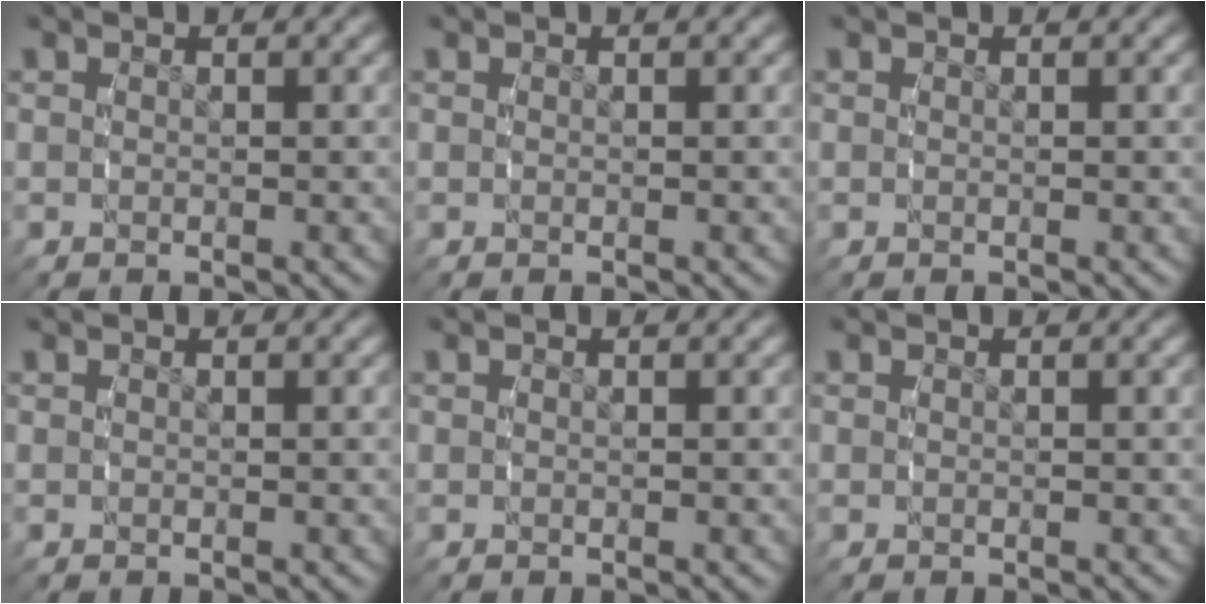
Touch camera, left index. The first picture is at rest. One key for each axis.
{"total": 0.0}
{"total": 0.0}
{"total": 0.0}
{"total": 0.0}
{"total": 0.0}